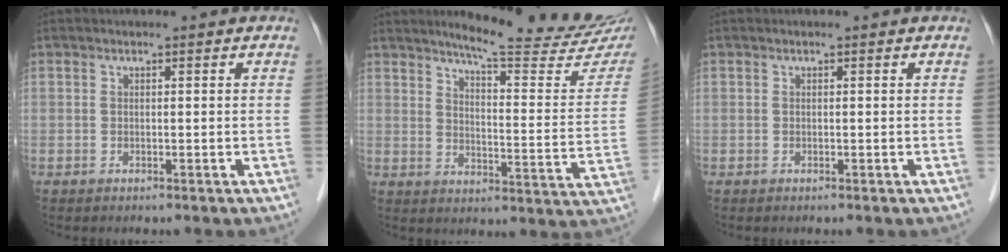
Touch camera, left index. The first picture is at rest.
{"total": 19.4, "force": [17.4, 1.4, 8.5], "torque": [-0.109, -0.078, 0.209]}
{"total": 0.0}